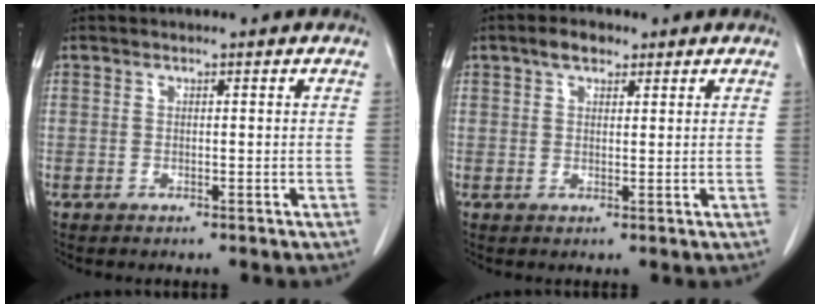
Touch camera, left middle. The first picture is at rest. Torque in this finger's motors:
{"motor_torque": [0.46, -0.39, 0.00, 0.01]}